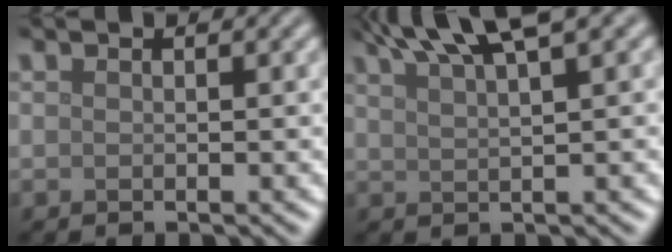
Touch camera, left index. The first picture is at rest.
{"total": 6.8, "force": [4.8, 1.3, 4.7], "torque": [-0.058, 0.024, 0.070]}